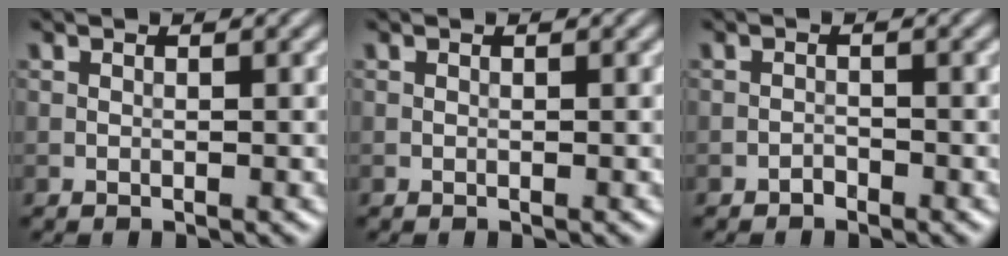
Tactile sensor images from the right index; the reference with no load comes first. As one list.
[{"total": 0.0}, {"total": 0.8, "force": [-0.7, 0.3, 0.1], "torque": [0.001, 0.001, -0.013]}]